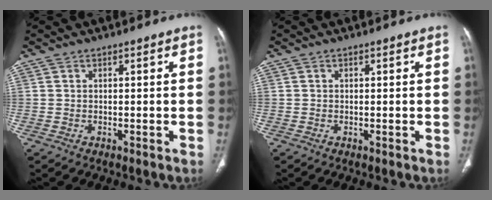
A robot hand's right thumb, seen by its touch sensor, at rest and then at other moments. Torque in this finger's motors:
{"motor_torque": [-0.10, -0.01, -0.27, 0.07, 0.02]}